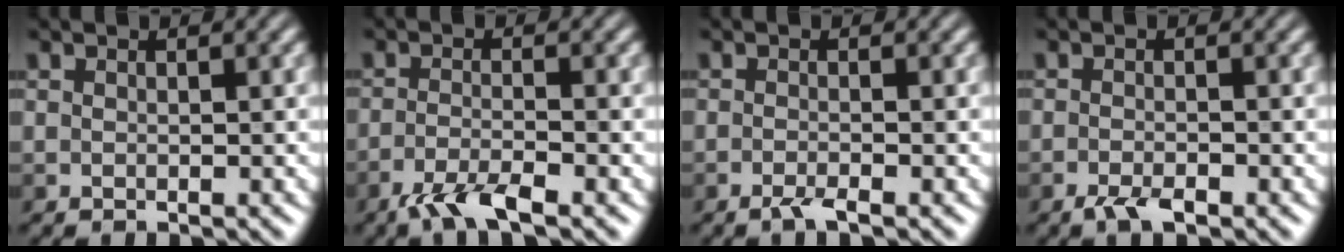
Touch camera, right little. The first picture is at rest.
{"total": 3.7, "force": [-2.5, 0.7, 2.6], "torque": [-0.055, -0.004, -0.057]}
{"total": 1.5, "force": [-1.0, 0.3, 1.1], "torque": [-0.019, -0.003, -0.022]}
{"total": 2.0, "force": [-1.3, 0.6, 1.4], "torque": [-0.031, -0.004, -0.026]}